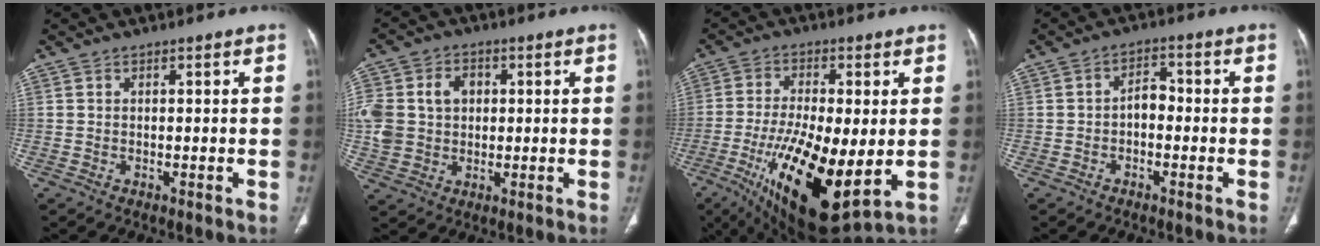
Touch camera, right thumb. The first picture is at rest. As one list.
[{"total": 15.9, "force": [2.3, 12.9, 9.0], "torque": [-0.214, 0.023, 0.054]}, {"total": 21.9, "force": [-4.5, 7.8, 19.9], "torque": [-0.372, -0.031, -0.058]}, {"total": 3.6, "force": [-0.9, 2.4, 2.5], "torque": [-0.028, 0.021, -0.024]}]